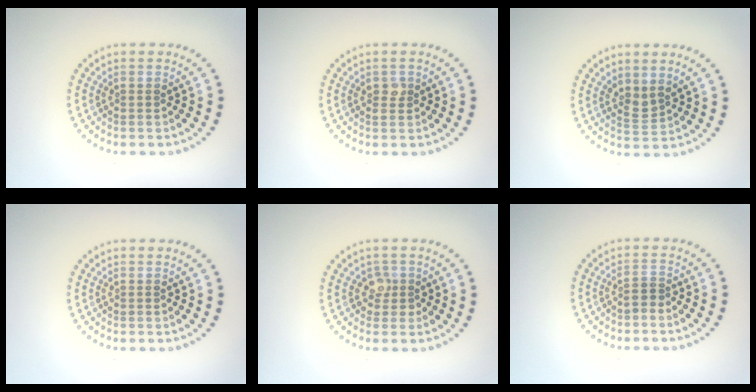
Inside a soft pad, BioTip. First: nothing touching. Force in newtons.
{"total": 1.1, "press": 1.1, "slide": 0.2}
{"total": 1.9, "press": 1.4, "slide": 1.3}
{"total": 0.0}
{"total": 1.6, "press": 1.3, "slide": 1.0}
{"total": 0.9, "press": 0.7, "slide": 0.6}